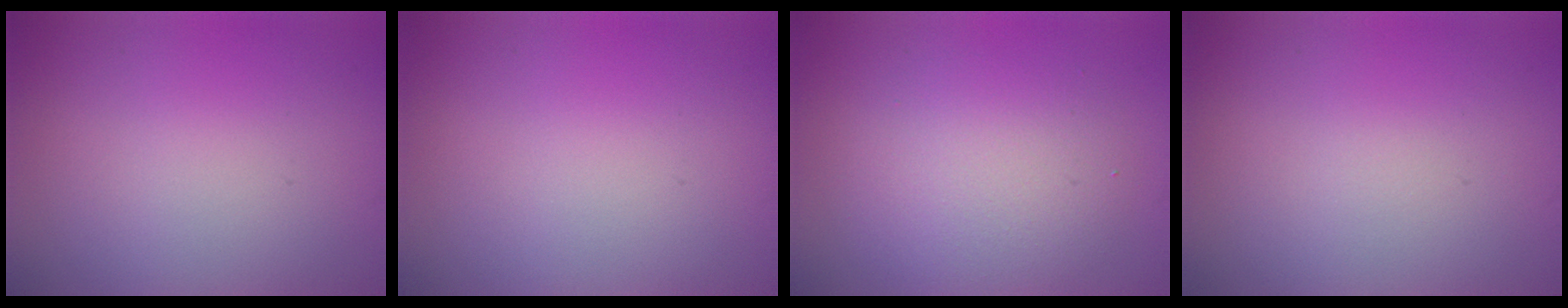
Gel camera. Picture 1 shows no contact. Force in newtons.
{"total": 0.0}
{"total": 4.6, "press": 4.6, "slide": 0.2}
{"total": 0.0}